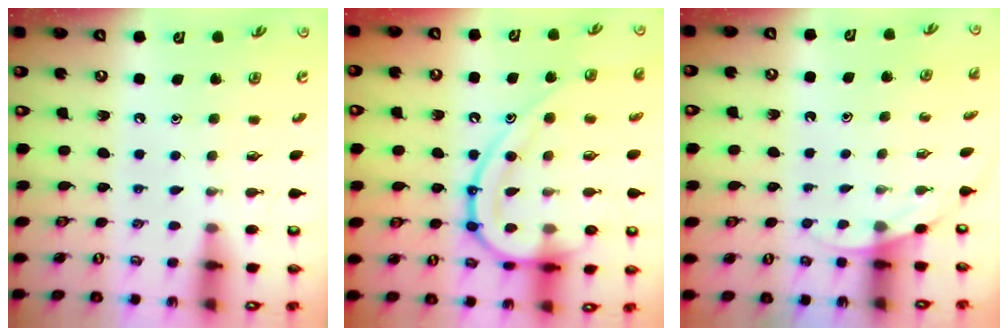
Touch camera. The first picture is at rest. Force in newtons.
{"total": 18.6, "press": 18.6, "slide": 1.2}
{"total": 2.6, "press": 2.6, "slide": 0.1}